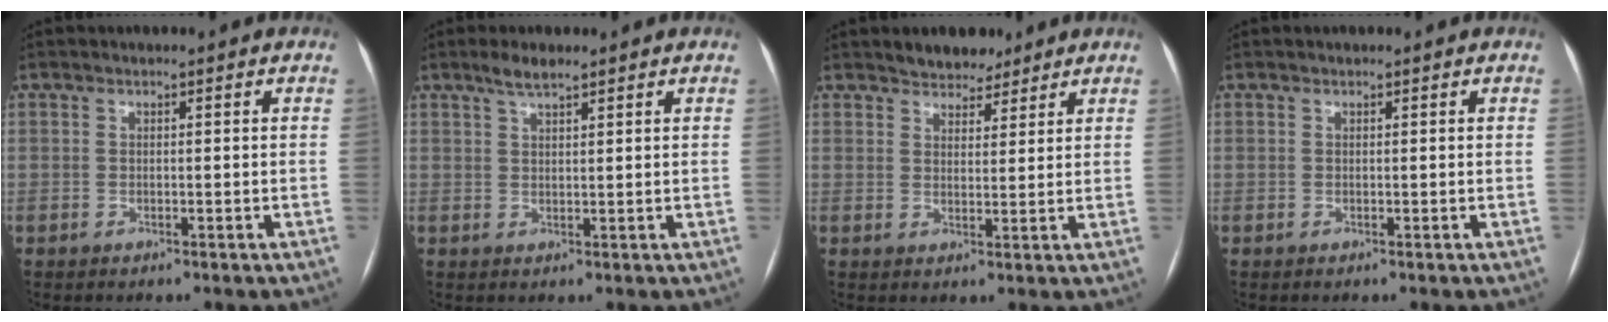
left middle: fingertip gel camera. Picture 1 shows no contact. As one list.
[{"total": 2.8, "force": [2.2, 0.5, 1.7], "torque": [-0.036, 0.007, 0.042]}, {"total": 4.8, "force": [4.1, 2.2, 1.3], "torque": [-0.016, 0.007, 0.068]}, {"total": 0.0}]